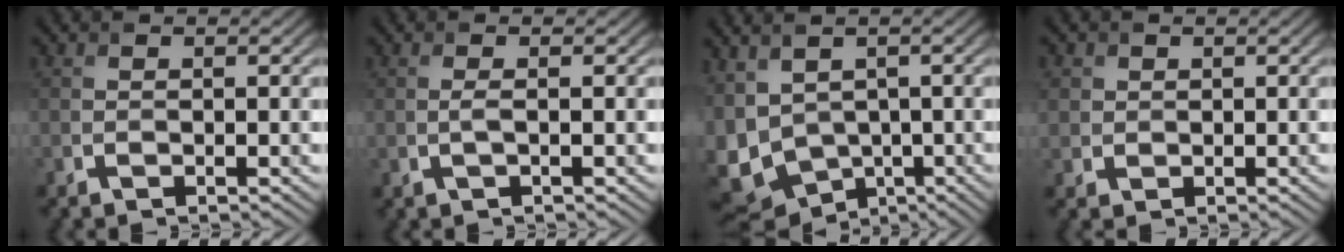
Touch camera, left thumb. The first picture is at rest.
{"total": 1.2, "force": [0.0, 0.2, 1.2], "torque": [-0.028, 0.001, -0.002]}
{"total": 9.5, "force": [-2.1, 6.5, 6.6], "torque": [-0.177, -0.031, -0.030]}
{"total": 1.9, "force": [0.6, 1.8, 0.3], "torque": [-0.008, -0.005, 0.013]}